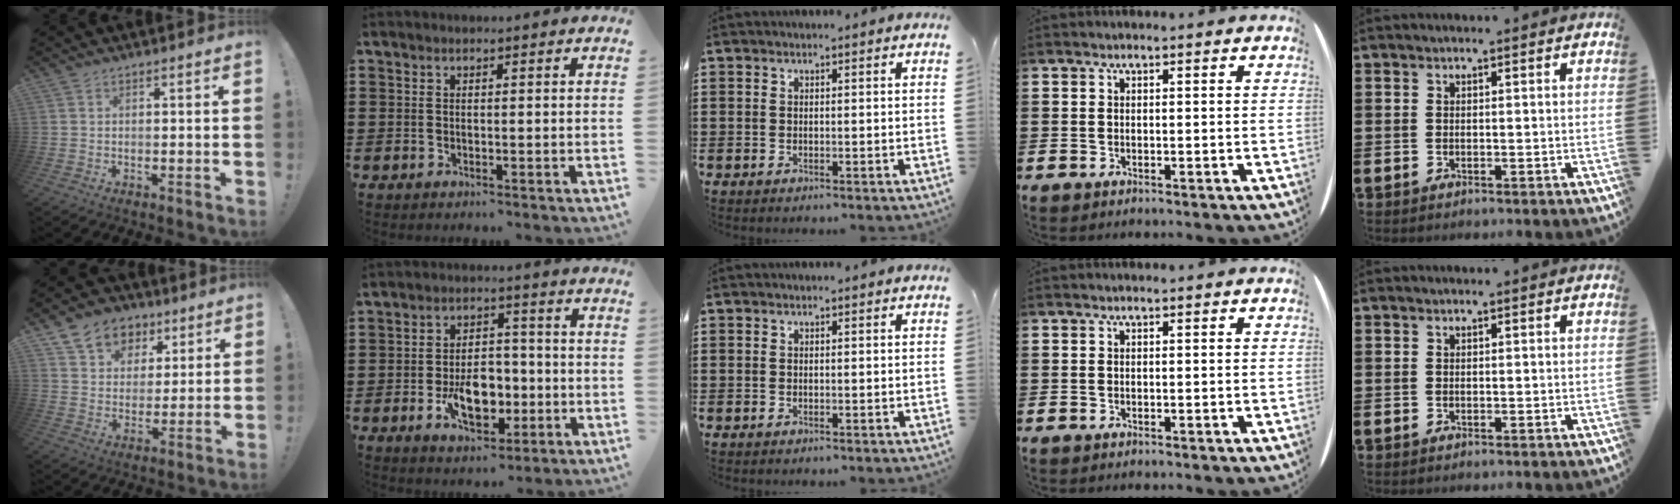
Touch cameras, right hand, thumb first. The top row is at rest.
{"thumb": {"total": 10.7, "force": [5.9, 8.4, 3.2], "torque": [-0.047, -0.038, 0.118]}, "index": {"total": 8.6, "force": [-2.5, 5.1, 6.4], "torque": [-0.103, -0.001, -0.049]}}